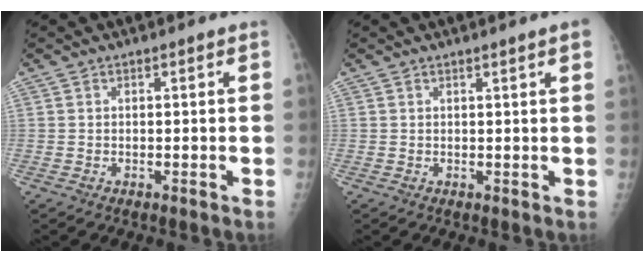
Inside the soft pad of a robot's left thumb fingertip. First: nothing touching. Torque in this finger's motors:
{"motor_torque": [1.00, 0.84, 0.55, -0.52, 0.00]}